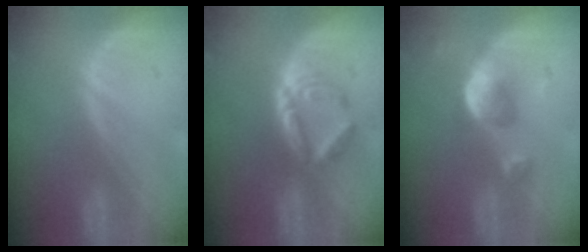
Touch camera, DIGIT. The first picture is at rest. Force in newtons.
{"total": 6.1, "press": 5.3, "slide": 3.1}
{"total": 5.1, "press": 4.9, "slide": 1.6}